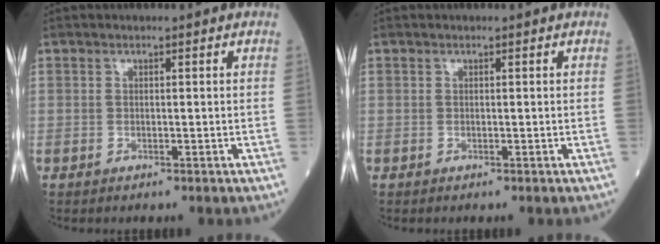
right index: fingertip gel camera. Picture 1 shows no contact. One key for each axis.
{"total": 0.0}